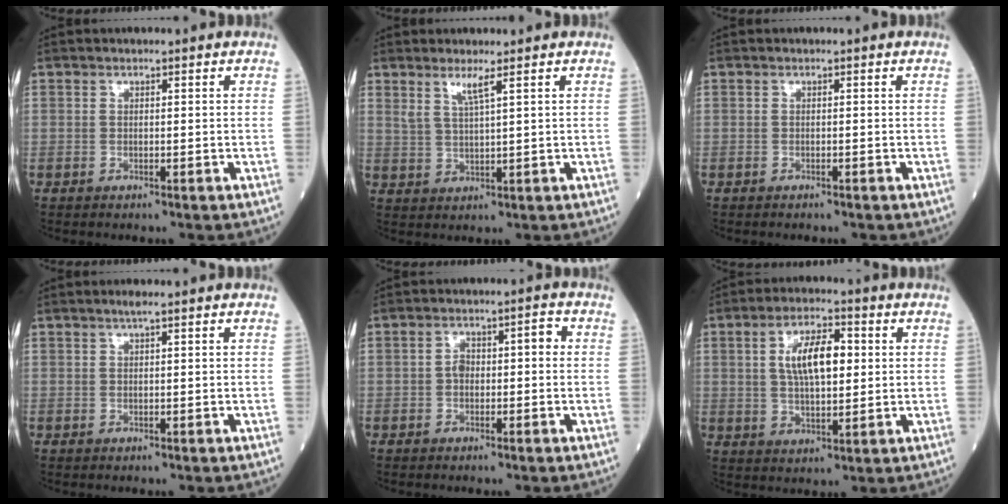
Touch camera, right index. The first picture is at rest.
{"total": 3.4, "force": [2.1, -0.2, 2.6], "torque": [-0.057, -0.008, 0.046]}
{"total": 0.6, "force": [-0.6, 0.3, 0.1], "torque": [-0.010, 0.000, -0.009]}
{"total": 1.1, "force": [0.6, -0.1, 0.9], "torque": [-0.018, 0.006, 0.013]}
{"total": 4.1, "force": [-0.2, 2.2, 3.4], "torque": [-0.059, 0.028, -0.003]}
{"total": 8.9, "force": [1.7, 3.3, 8.1], "torque": [-0.151, 0.013, 0.030]}